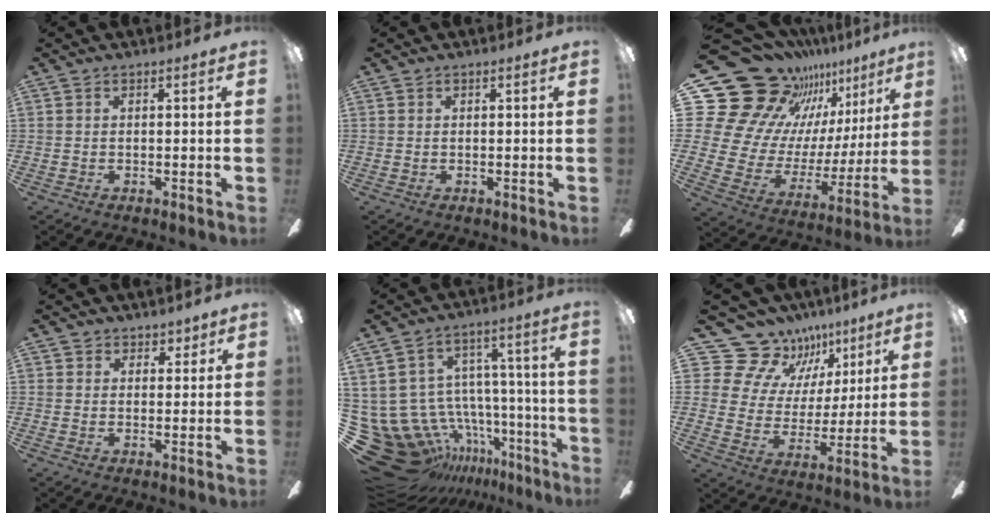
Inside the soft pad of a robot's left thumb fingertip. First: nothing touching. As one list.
[{"total": 0.0}, {"total": 23.4, "force": [16.5, 14.1, 8.9], "torque": [-0.176, -0.146, 0.330]}, {"total": 3.4, "force": [2.4, 2.4, -0.1], "torque": [0.009, -0.007, 0.043]}, {"total": 16.8, "force": [-8.5, 13.2, 6.0], "torque": [-0.128, 0.027, -0.091]}, {"total": 15.5, "force": [10.3, 10.8, 4.2], "torque": [-0.092, -0.072, 0.202]}]